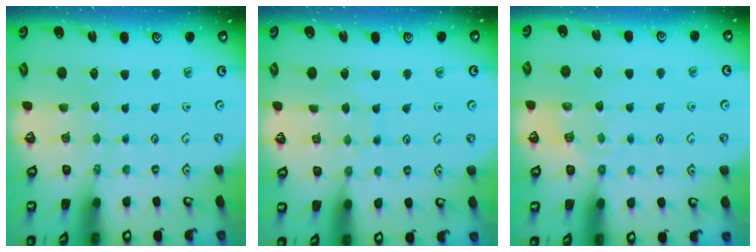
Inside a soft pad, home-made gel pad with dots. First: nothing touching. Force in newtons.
{"total": 6.0, "press": 6.0, "slide": 0.6}
{"total": 4.8, "press": 4.6, "slide": 1.3}